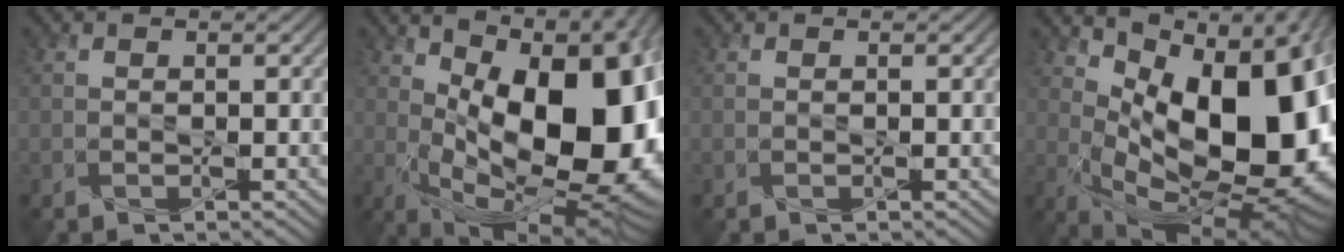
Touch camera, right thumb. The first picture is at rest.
{"total": 20.0, "force": [2.8, 9.5, 17.4], "torque": [-0.240, 0.007, 0.054]}
{"total": 0.0}
{"total": 18.1, "force": [2.6, 9.3, 15.3], "torque": [-0.211, -0.014, 0.061]}